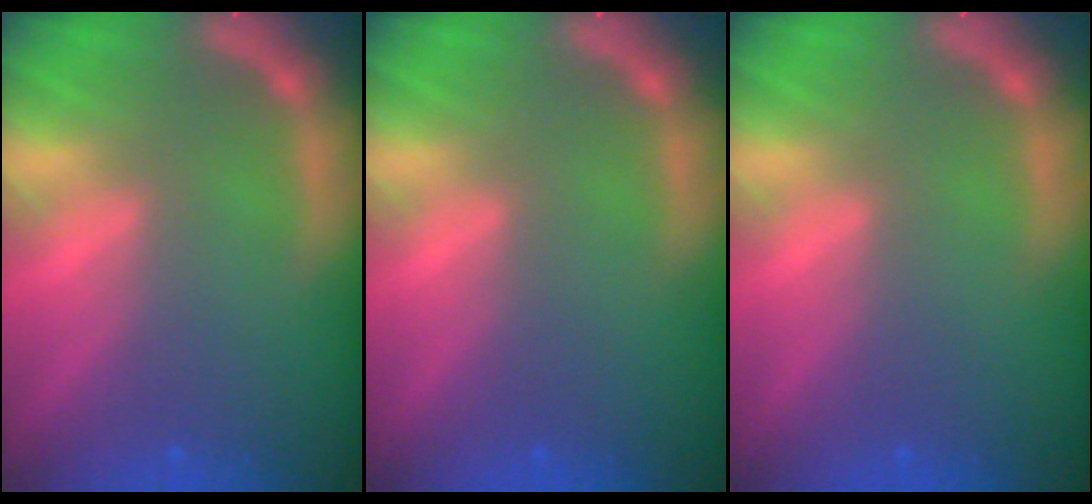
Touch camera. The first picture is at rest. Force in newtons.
{"total": 0.0}
{"total": 0.0}